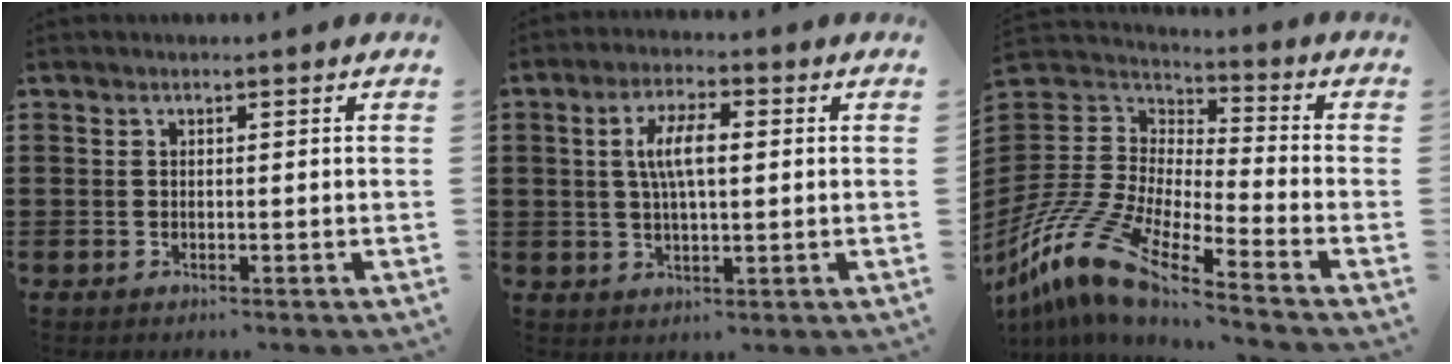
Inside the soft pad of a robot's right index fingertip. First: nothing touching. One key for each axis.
{"total": 6.1, "fx": 0.8, "fy": 2.1, "fz": 5.7, "tx": -0.119, "ty": 0.007, "tz": 0.009}
{"total": 13.2, "fx": -10.6, "fy": 2.6, "fz": 7.5, "tx": -0.201, "ty": 0.000, "tz": -0.221}